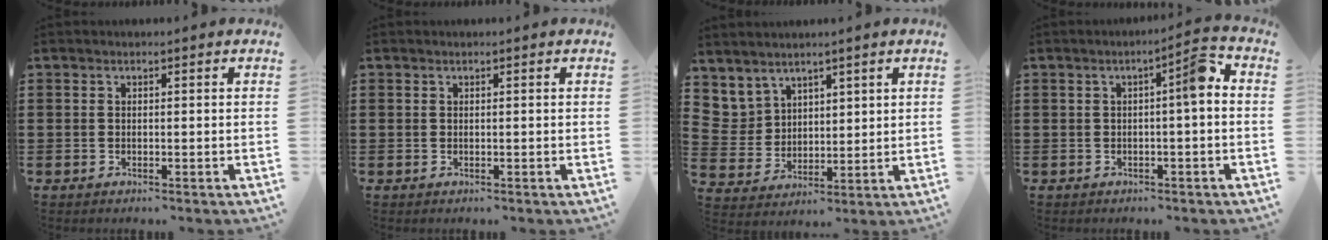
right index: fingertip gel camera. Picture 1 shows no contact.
{"total": 0.0}
{"total": 4.8, "force": [3.8, 3.0, -0.2], "torque": [-0.021, -0.006, 0.073]}
{"total": 4.9, "force": [0.3, 0.5, 4.8], "torque": [-0.067, -0.004, -0.005]}